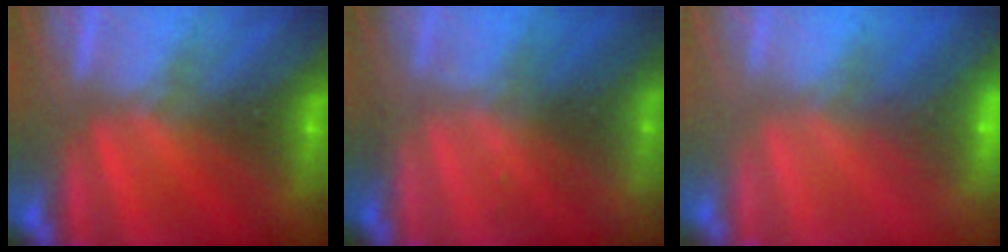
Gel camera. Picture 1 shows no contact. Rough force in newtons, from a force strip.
{"total": 2.3}
{"total": 9.3}